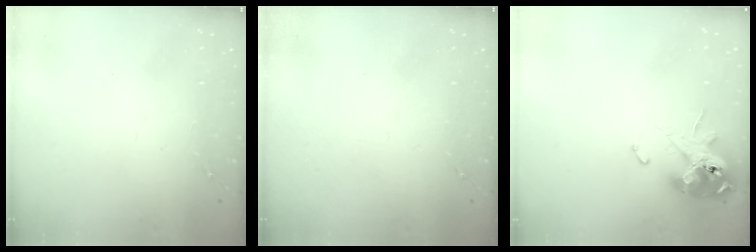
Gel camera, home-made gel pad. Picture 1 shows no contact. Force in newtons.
{"total": 0.0}
{"total": 12.4, "press": 12.2, "slide": 1.8}